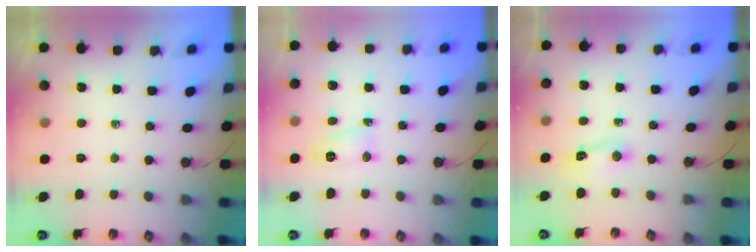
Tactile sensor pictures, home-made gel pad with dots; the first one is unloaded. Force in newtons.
{"total": 5.2, "press": 5.1, "slide": 0.6}
{"total": 2.1, "press": 2.1, "slide": 0.3}